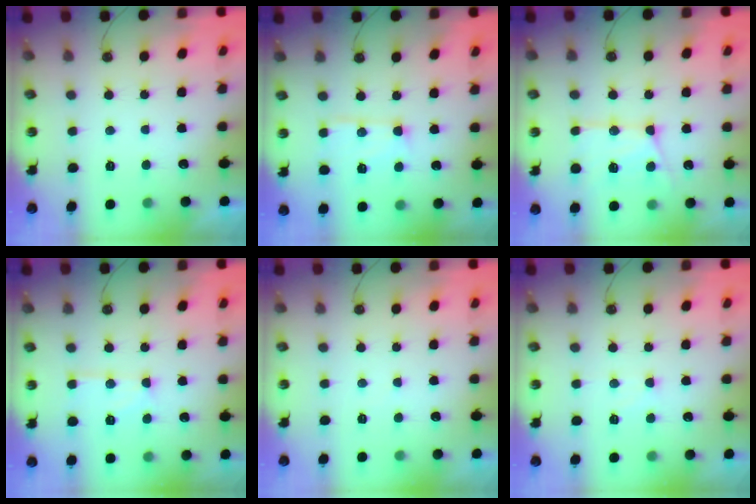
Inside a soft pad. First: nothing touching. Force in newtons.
{"total": 11.0, "press": 10.9, "slide": 1.0}
{"total": 15.0, "press": 14.9, "slide": 1.6}
{"total": 10.7, "press": 10.6, "slide": 0.9}
{"total": 2.8, "press": 2.7, "slide": 0.5}
{"total": 5.5, "press": 5.5, "slide": 0.7}